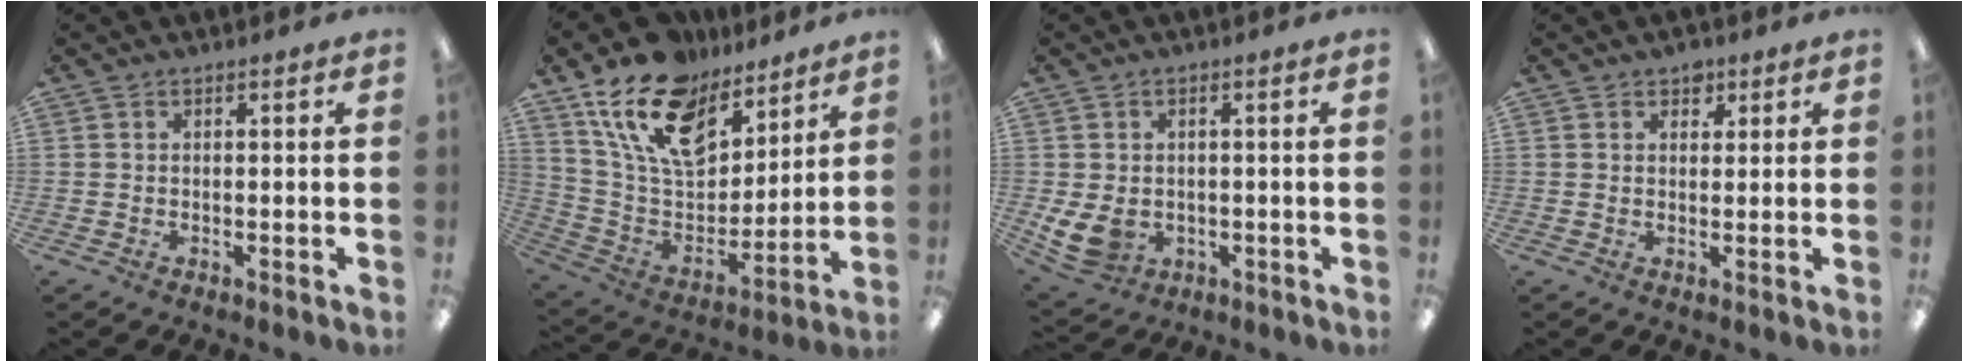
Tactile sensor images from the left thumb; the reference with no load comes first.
{"total": 19.2, "force": [12.3, 10.9, 10.0], "torque": [-0.195, -0.058, 0.226]}
{"total": 6.3, "force": [-0.8, 5.0, 3.8], "torque": [-0.097, 0.003, -0.012]}
{"total": 2.8, "force": [1.9, 1.9, 0.8], "torque": [0.005, -0.006, 0.030]}